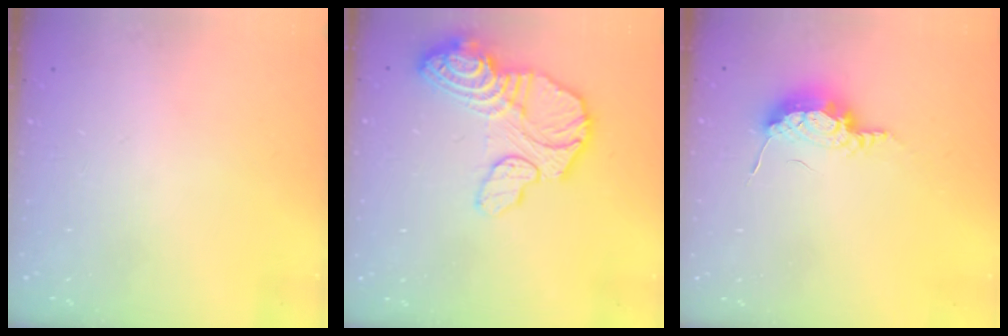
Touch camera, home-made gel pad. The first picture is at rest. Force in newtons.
{"total": 17.9, "press": 17.9, "slide": 1.8}
{"total": 8.6, "press": 8.1, "slide": 2.7}